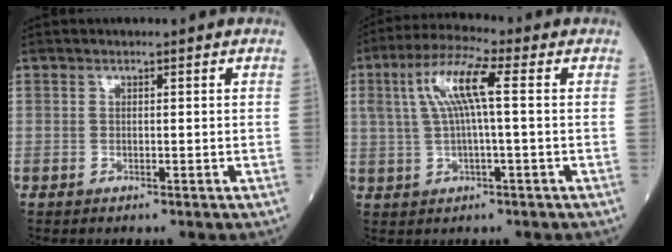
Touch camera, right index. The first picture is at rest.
{"total": 8.6, "force": [1.8, 0.9, 8.4], "torque": [-0.174, 0.023, 0.033]}